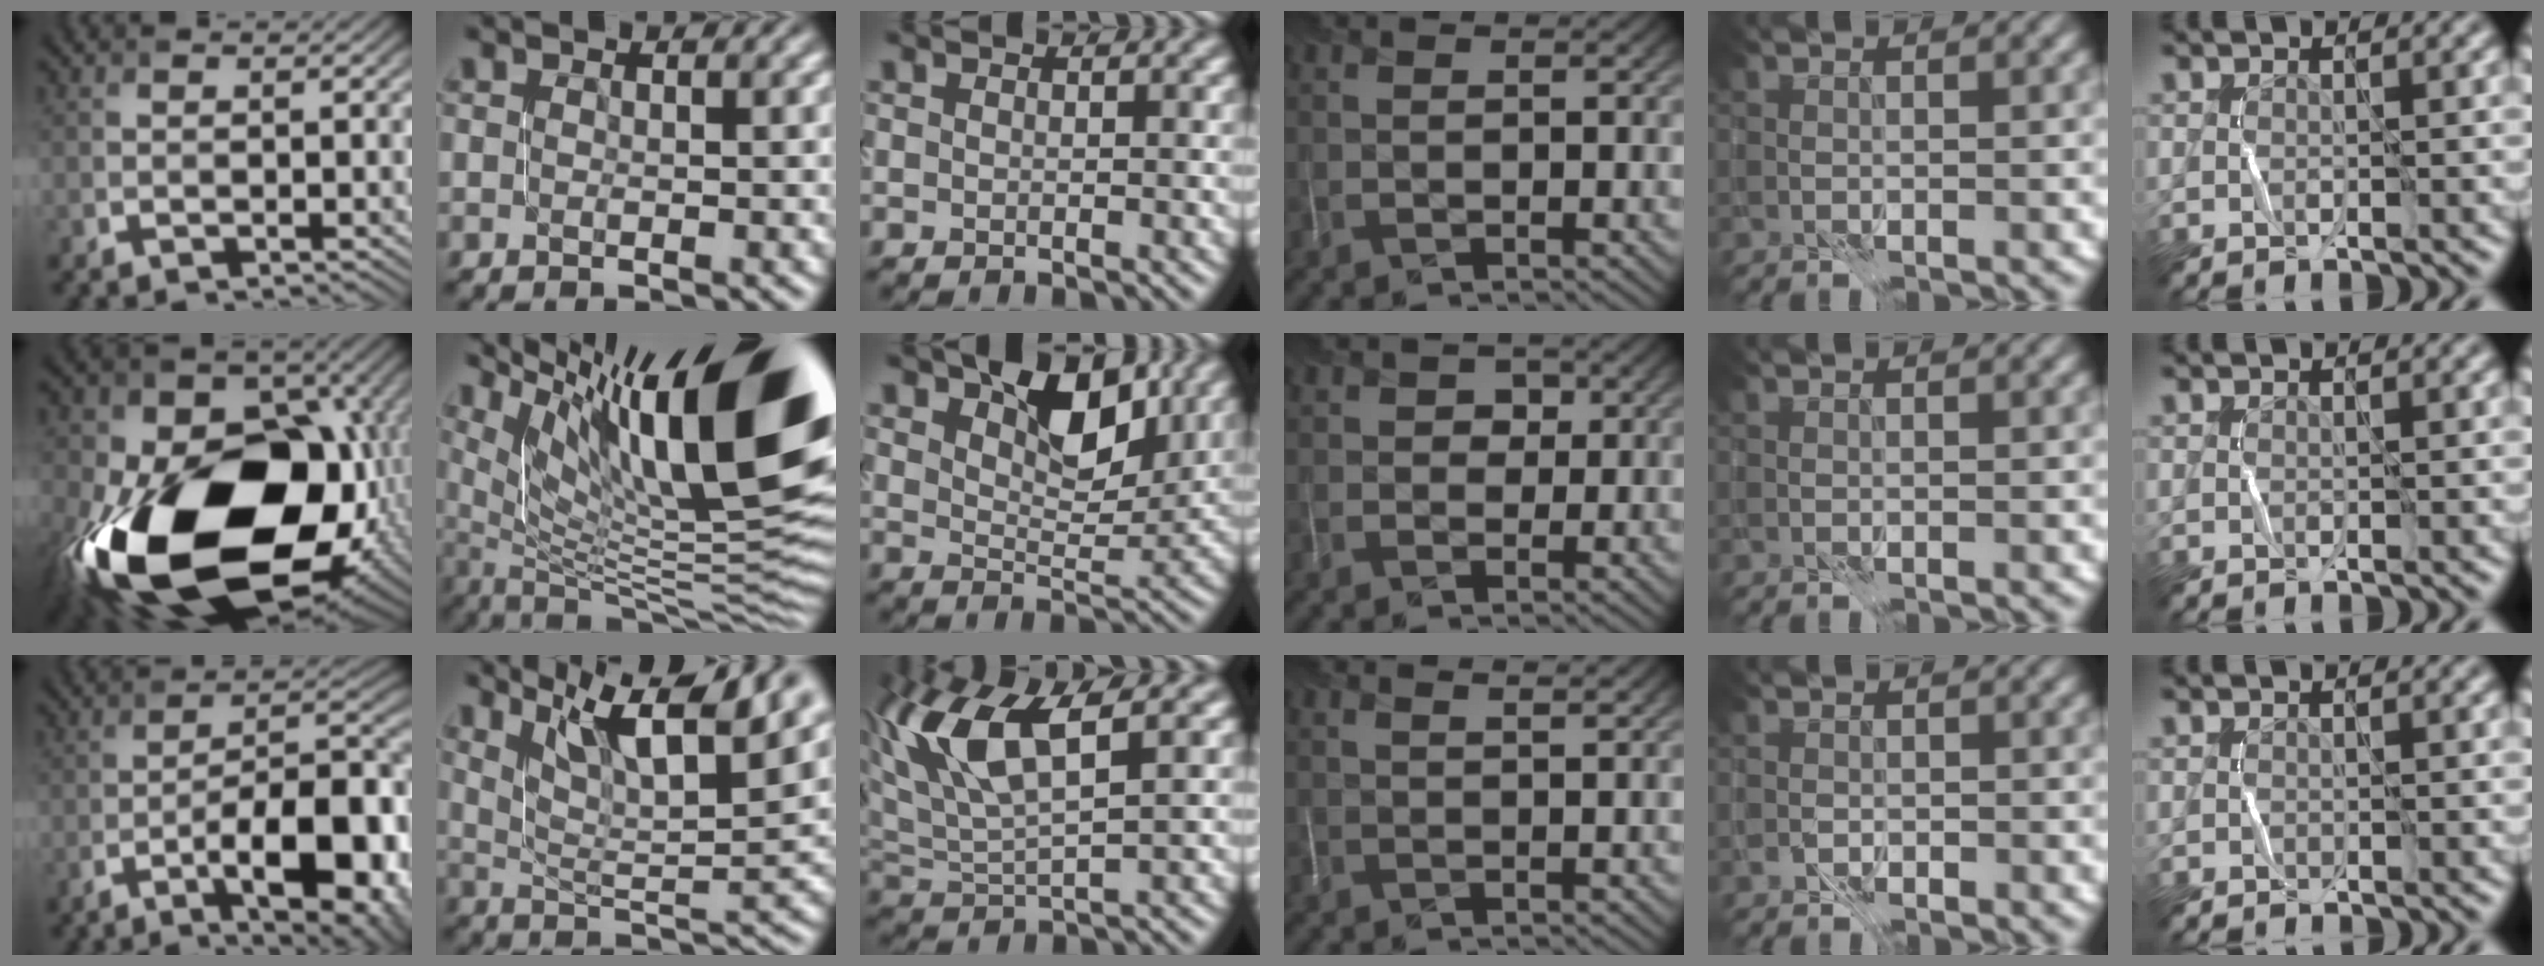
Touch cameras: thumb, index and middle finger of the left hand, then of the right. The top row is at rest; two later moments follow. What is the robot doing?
{"motion": "close", "object": "stapler"}